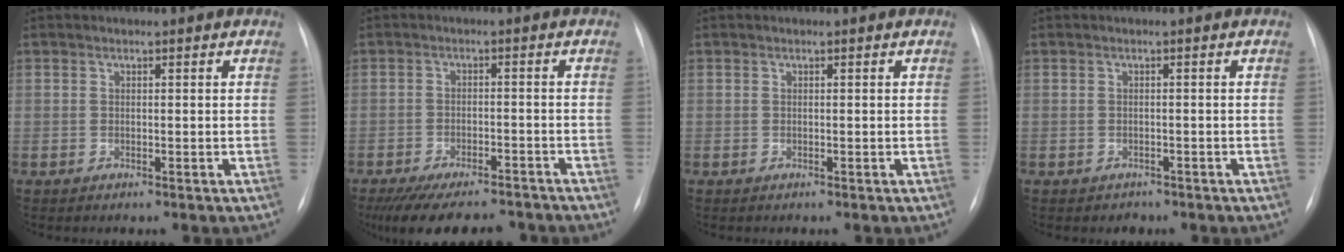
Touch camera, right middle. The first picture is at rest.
{"total": 14.1, "force": [-12.2, 3.8, 5.8], "torque": [-0.117, -0.009, -0.169]}
{"total": 0.0}
{"total": 1.3, "force": [-0.9, 0.9, 0.0], "torque": [-0.005, 0.003, -0.011]}